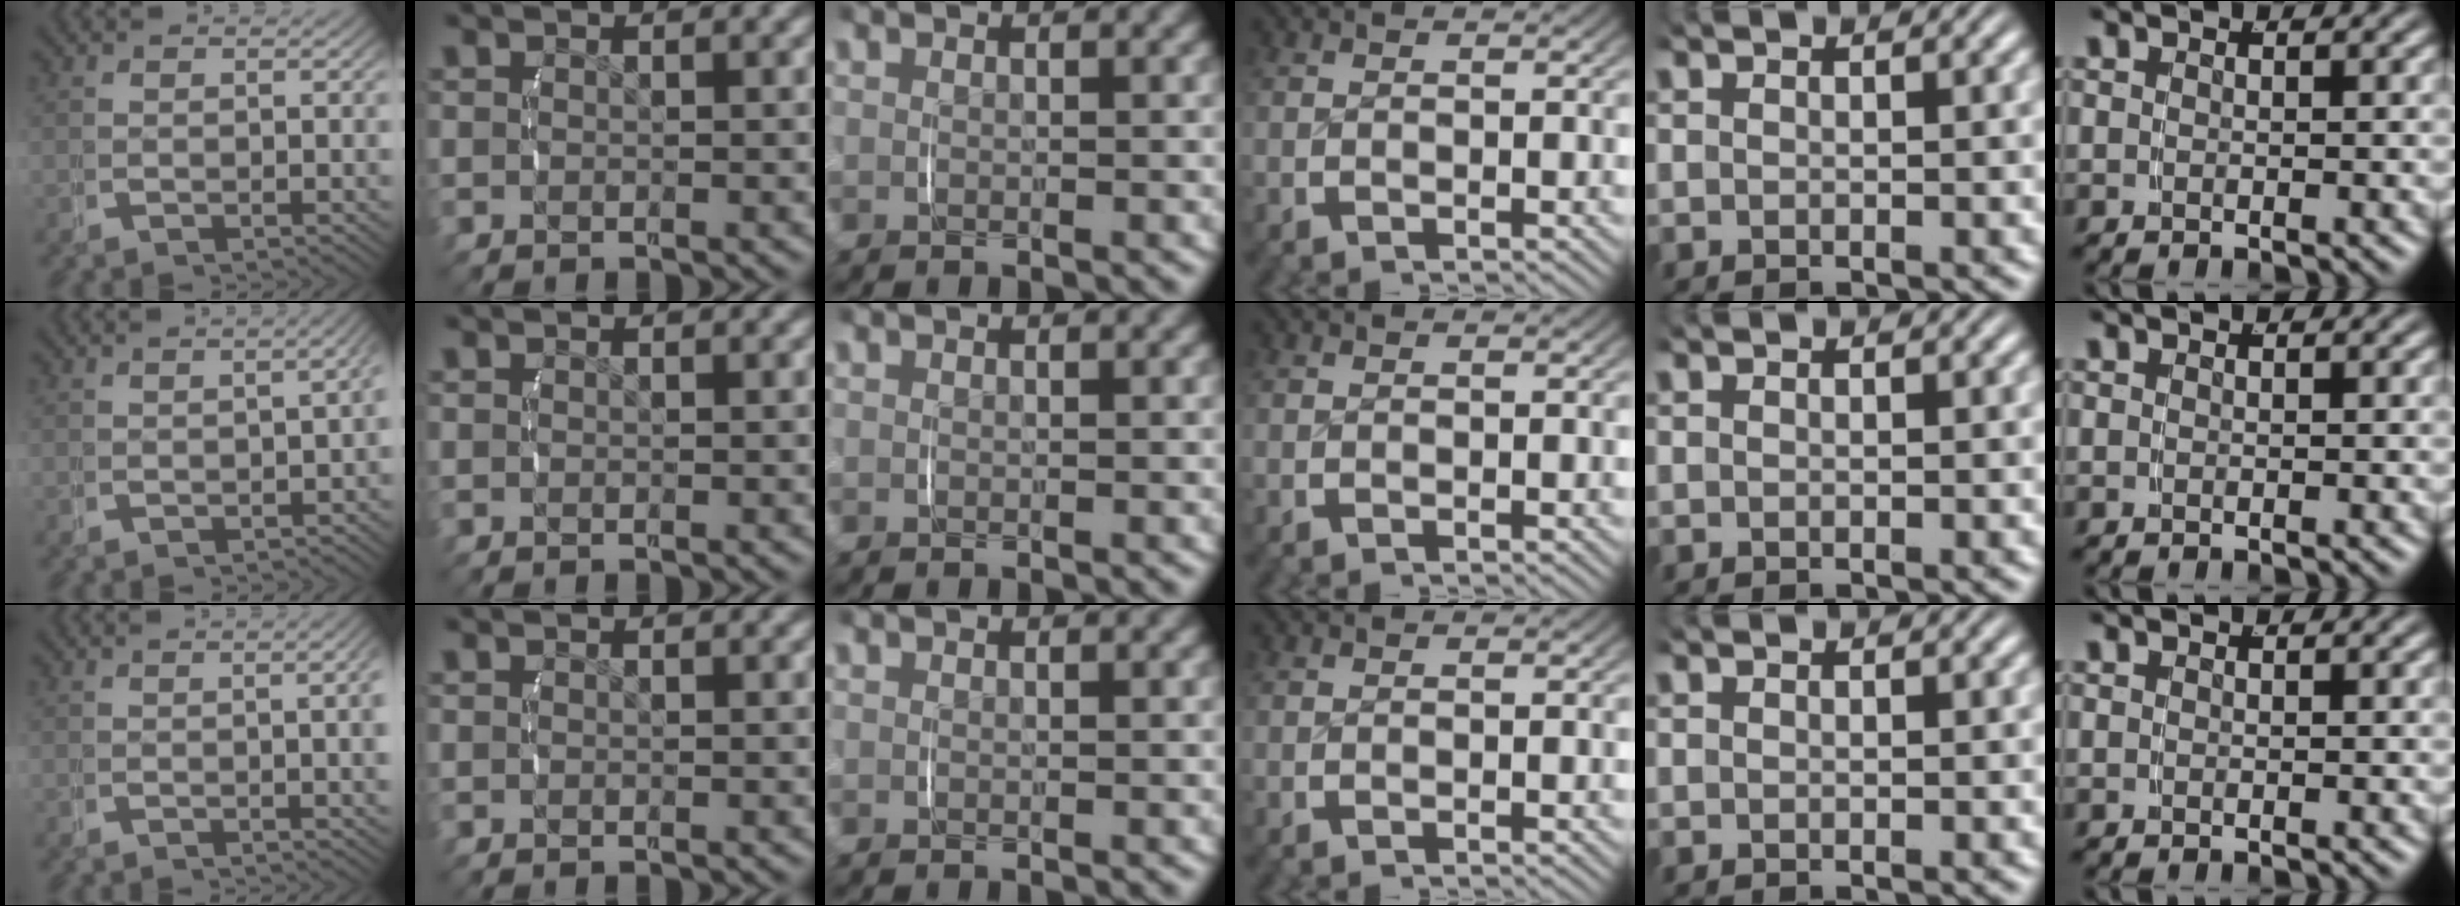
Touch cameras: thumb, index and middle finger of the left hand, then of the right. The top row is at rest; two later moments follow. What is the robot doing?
{"motion": "lift_and_place", "object": "jewelry box"}